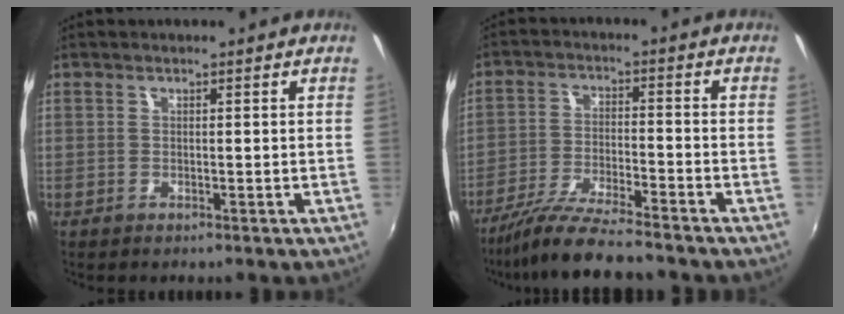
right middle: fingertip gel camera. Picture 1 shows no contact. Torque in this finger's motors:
{"motor_torque": [1.09, -1.05, 0.20, 0.08]}